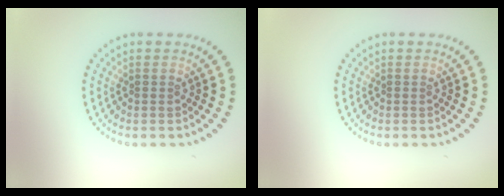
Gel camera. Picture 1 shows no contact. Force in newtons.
{"total": 0.0}